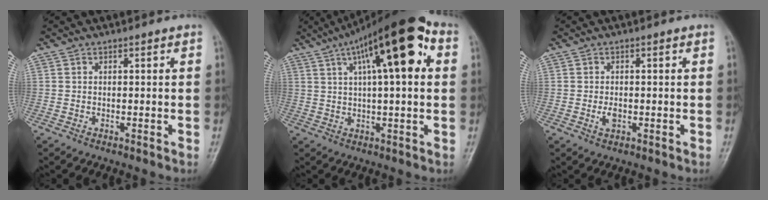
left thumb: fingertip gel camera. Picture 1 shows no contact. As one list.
[{"total": 18.4, "force": [6.3, 5.6, 16.4], "torque": [-0.245, 0.028, 0.090]}, {"total": 2.1, "force": [-0.4, 1.2, 1.6], "torque": [-0.030, -0.001, -0.009]}]